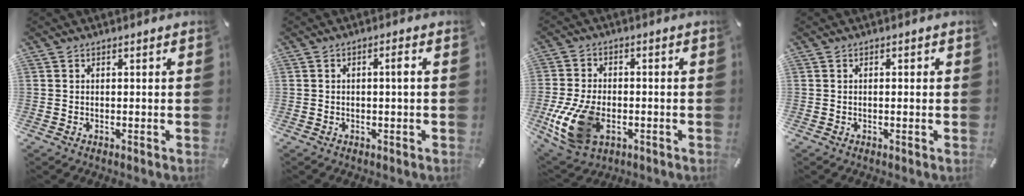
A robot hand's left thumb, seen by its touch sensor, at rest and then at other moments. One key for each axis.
{"total": 2.1, "fx": 0.0, "fy": 0.4, "fz": 2.1, "tx": -0.039, "ty": 0.004, "tz": -0.002}
{"total": 13.5, "fx": -3.8, "fy": 8.8, "fz": 9.5, "tx": -0.216, "ty": 0.000, "tz": -0.067}
{"total": 0.9, "fx": -0.2, "fy": 0.3, "fz": 0.8, "tx": -0.016, "ty": 0.001, "tz": -0.004}